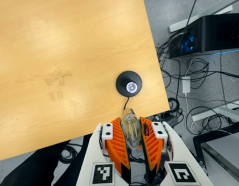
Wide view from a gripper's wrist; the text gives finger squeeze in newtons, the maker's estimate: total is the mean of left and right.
{"total": 19.3, "left": 23.9, "right": 14.7}